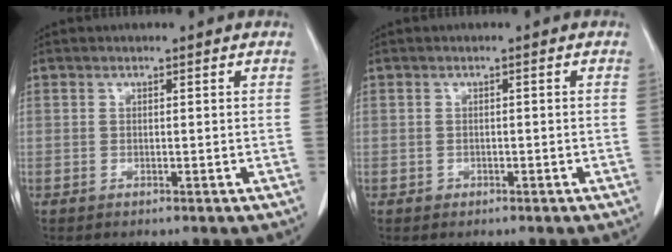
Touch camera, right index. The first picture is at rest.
{"total": 0.7, "force": [-0.3, 0.7, 0.1], "torque": [0.002, 0.003, -0.007]}